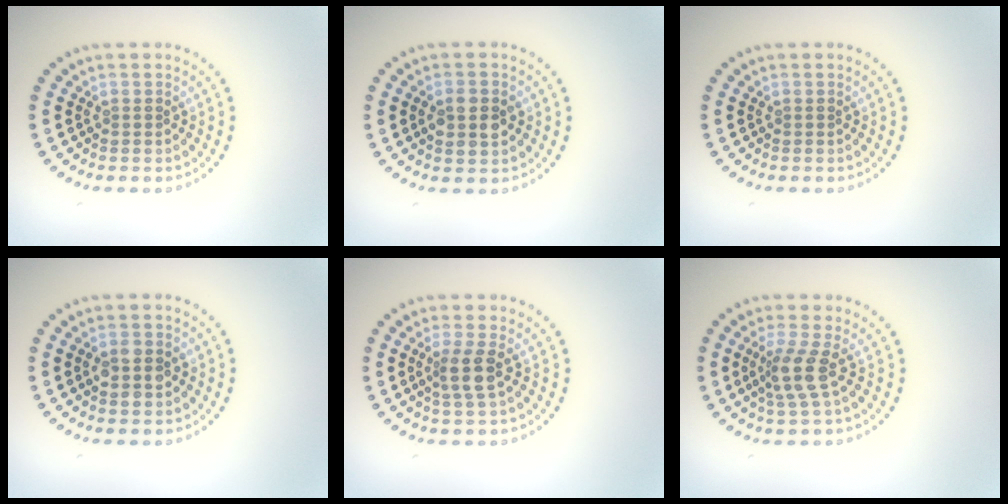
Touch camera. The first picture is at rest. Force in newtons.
{"total": 2.8, "press": 2.8, "slide": 0.0}
{"total": 0.0}
{"total": 2.7, "press": 2.7, "slide": 0.1}
{"total": 2.4, "press": 2.0, "slide": 1.3}
{"total": 3.0, "press": 2.2, "slide": 1.9}